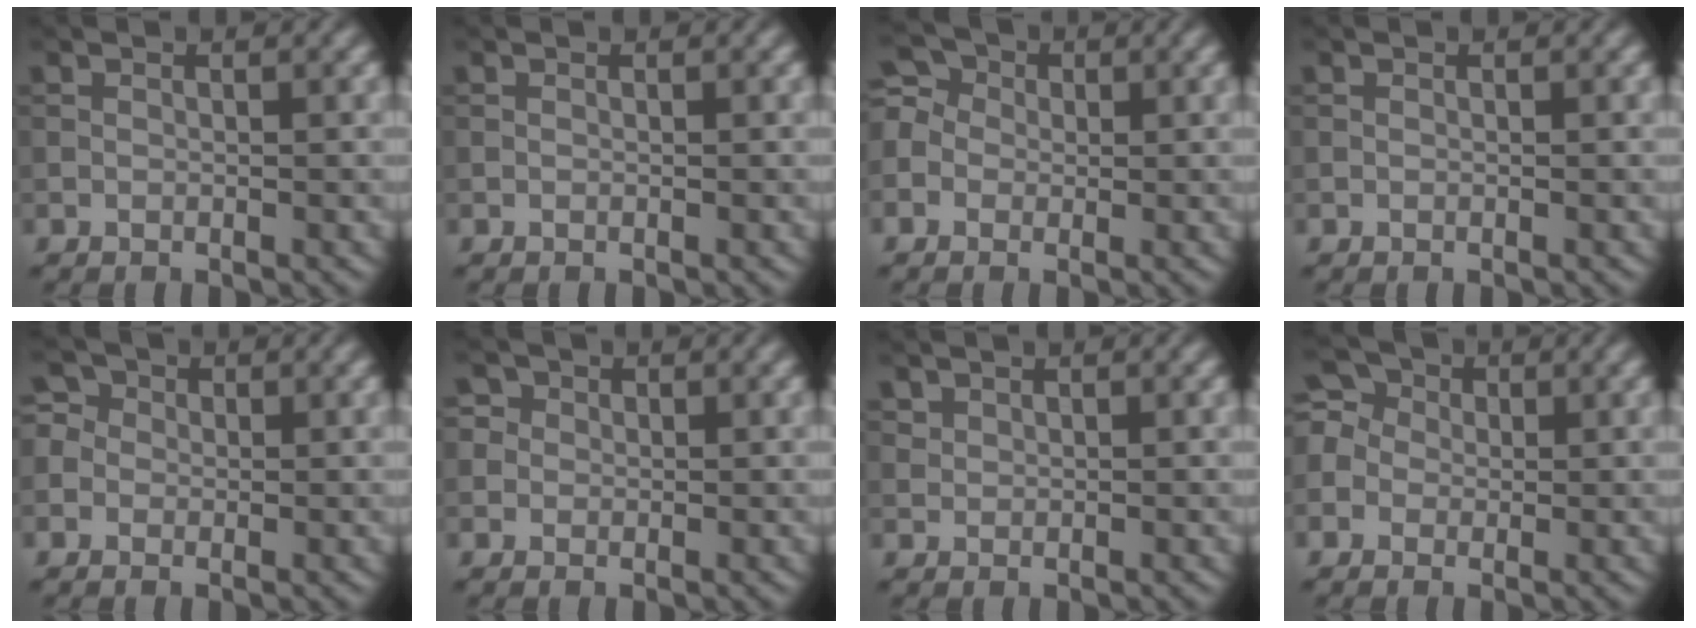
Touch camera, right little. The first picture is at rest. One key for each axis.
{"total": 0.0}
{"total": 3.5, "fx": -0.1, "fy": 3.2, "fz": 1.4, "tx": -0.021, "ty": 0.020, "tz": -0.015}
{"total": 0.0}
{"total": 2.9, "fx": 0.4, "fy": 2.7, "fz": 1.0, "tx": -0.004, "ty": 0.014, "tz": -0.016}
{"total": 2.9, "fx": 1.2, "fy": 2.5, "fz": 1.0, "tx": -0.010, "ty": 0.011, "tz": 0.004}
{"total": 0.9, "fx": 0.7, "fy": 0.6, "fz": 0.1, "tx": -0.002, "ty": -0.003, "tz": 0.018}
{"total": 4.4, "fx": 0.2, "fy": 4.0, "fz": 1.8, "tx": -0.033, "ty": 0.026, "tz": -0.018}